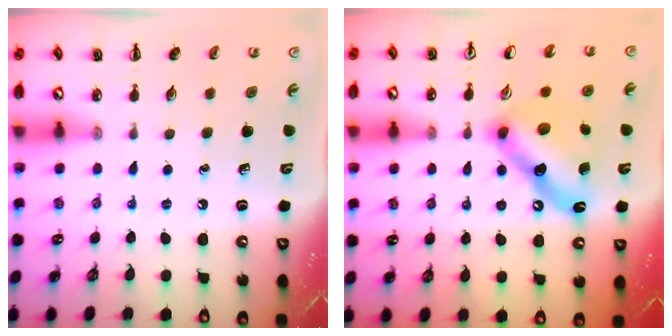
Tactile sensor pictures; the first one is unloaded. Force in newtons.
{"total": 11.0, "press": 11.0, "slide": 0.0}